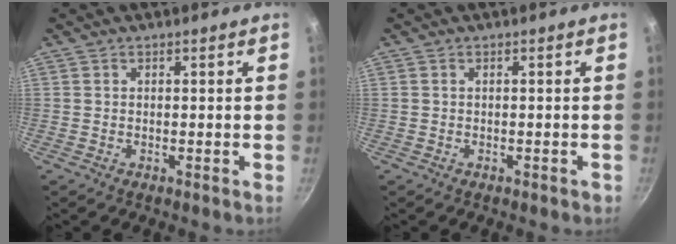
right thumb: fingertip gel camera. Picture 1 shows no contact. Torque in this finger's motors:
{"motor_torque": [-0.10, 0.13, -0.14, 0.05, 0.00]}